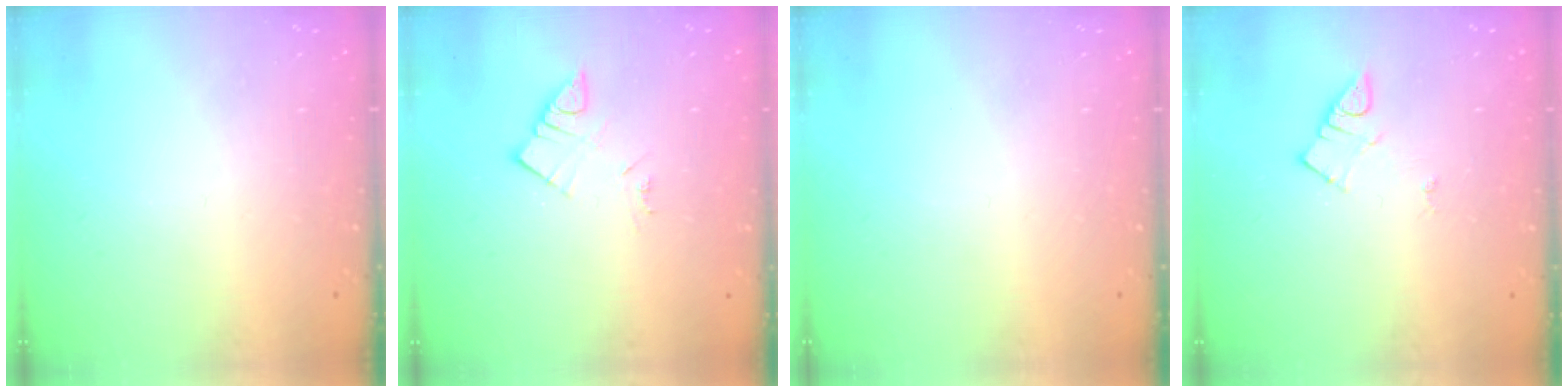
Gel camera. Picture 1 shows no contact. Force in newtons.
{"total": 5.0, "press": 5.0, "slide": 0.2}
{"total": 0.0}
{"total": 4.2, "press": 4.1, "slide": 0.6}